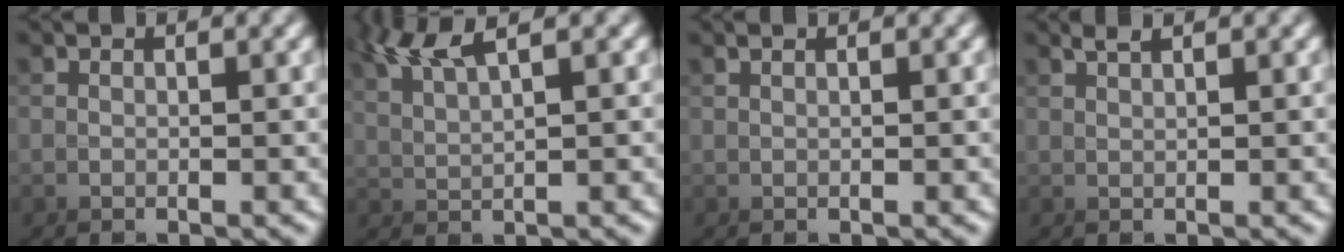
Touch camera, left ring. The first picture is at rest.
{"total": 3.0, "force": [2.7, -1.3, 0.5], "torque": [-0.041, 0.019, 0.041]}
{"total": 0.8, "force": [0.2, -0.7, 0.0], "torque": [0.012, 0.013, -0.003]}
{"total": 1.5, "force": [0.6, -1.2, 0.5], "torque": [0.009, 0.019, 0.003]}